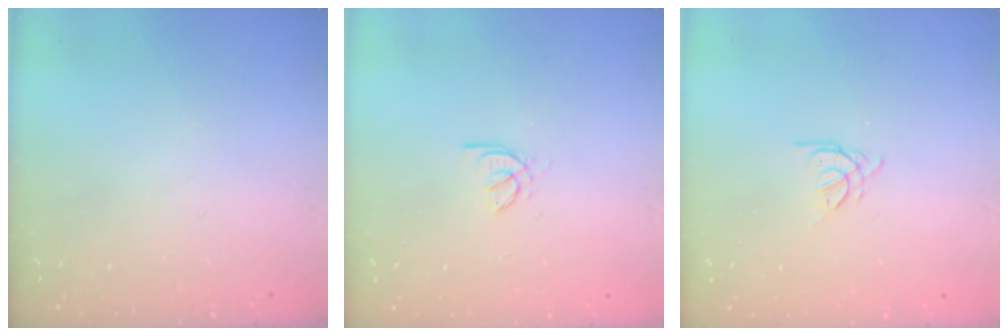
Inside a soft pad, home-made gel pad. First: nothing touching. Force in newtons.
{"total": 2.1, "press": 2.1, "slide": 0.6}
{"total": 1.9, "press": 1.8, "slide": 0.5}